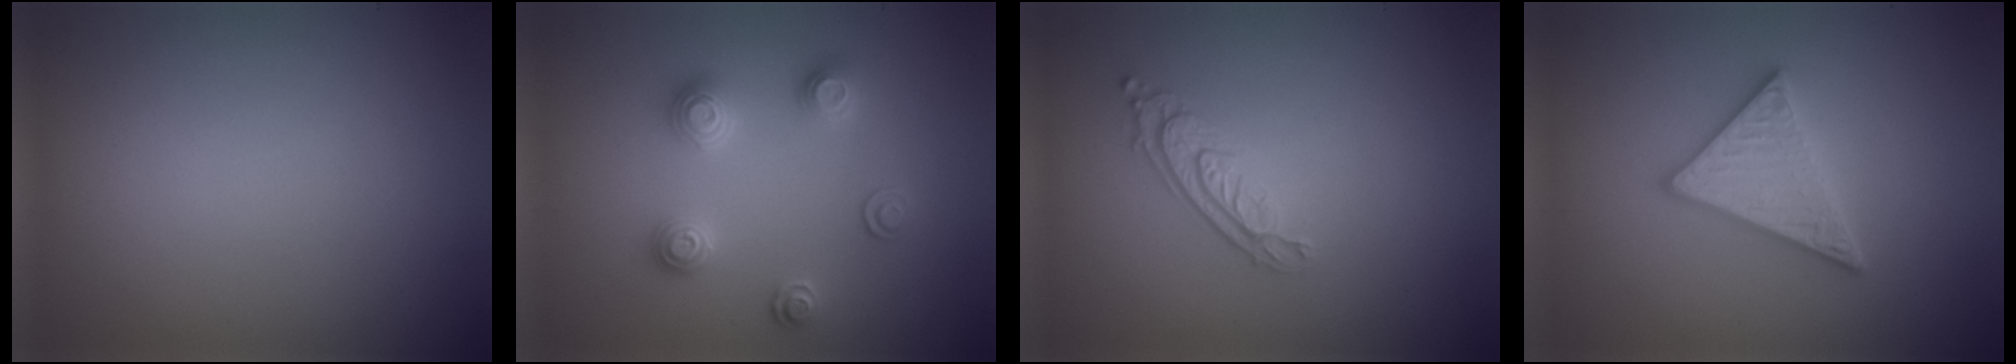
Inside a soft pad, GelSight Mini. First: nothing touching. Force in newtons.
{"total": 2.9, "press": 2.8, "slide": 0.8}
{"total": 3.0, "press": 2.2, "slide": 2.0}
{"total": 3.6, "press": 3.5, "slide": 0.6}